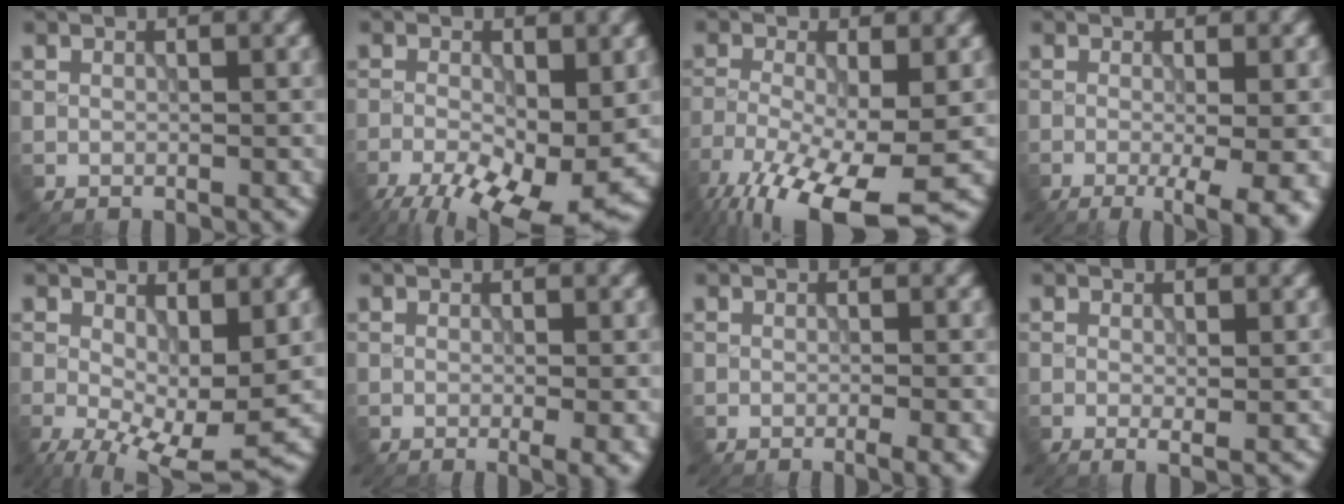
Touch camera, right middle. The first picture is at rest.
{"total": 10.8, "force": [-5.0, 4.1, 8.7], "torque": [-0.151, -0.020, -0.085]}
{"total": 12.1, "force": [-6.8, 3.7, 9.2], "torque": [-0.185, -0.034, -0.117]}
{"total": 6.4, "force": [-2.0, 1.9, 5.8], "torque": [-0.074, -0.012, -0.019]}
{"total": 8.1, "force": [-1.4, 3.5, 7.2], "torque": [-0.137, -0.014, -0.019]}
{"total": 2.5, "force": [-0.5, 0.6, 2.3], "torque": [-0.031, -0.008, -0.006]}
{"total": 2.3, "force": [-0.9, 0.6, 2.0], "torque": [-0.022, -0.004, -0.015]}
{"total": 1.2, "force": [-0.1, 0.2, 1.2], "torque": [-0.019, -0.006, -0.004]}